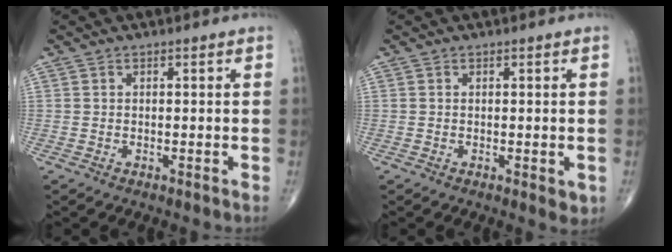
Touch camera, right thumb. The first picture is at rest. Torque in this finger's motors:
{"motor_torque": [0.34, 0.47, -0.11, -0.03, 0.05]}